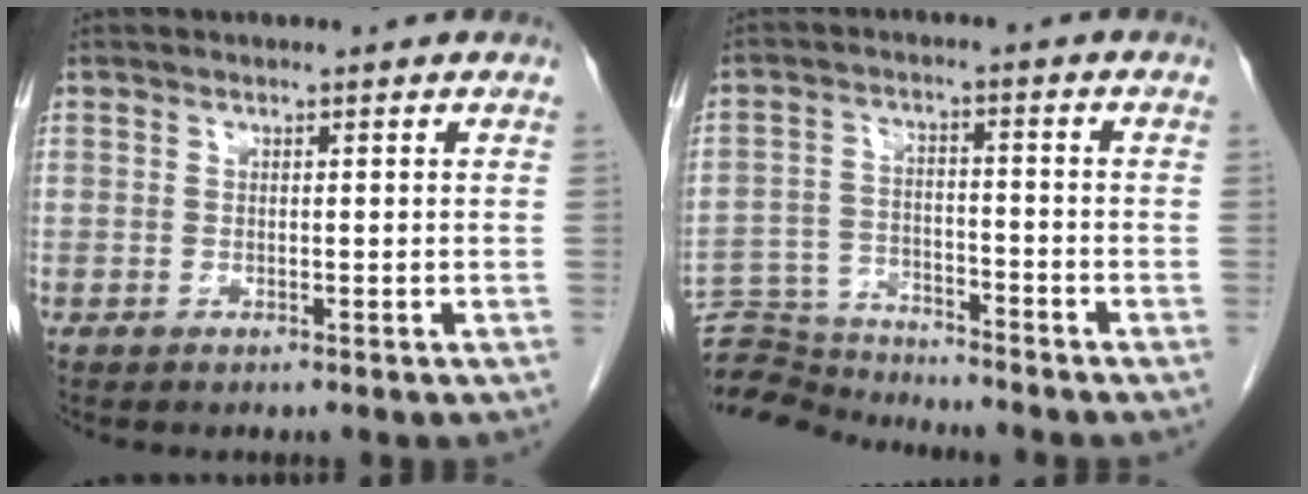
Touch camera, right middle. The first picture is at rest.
{"total": 9.3, "force": [-9.3, 0.5, 0.0], "torque": [-0.005, 0.007, -0.168]}